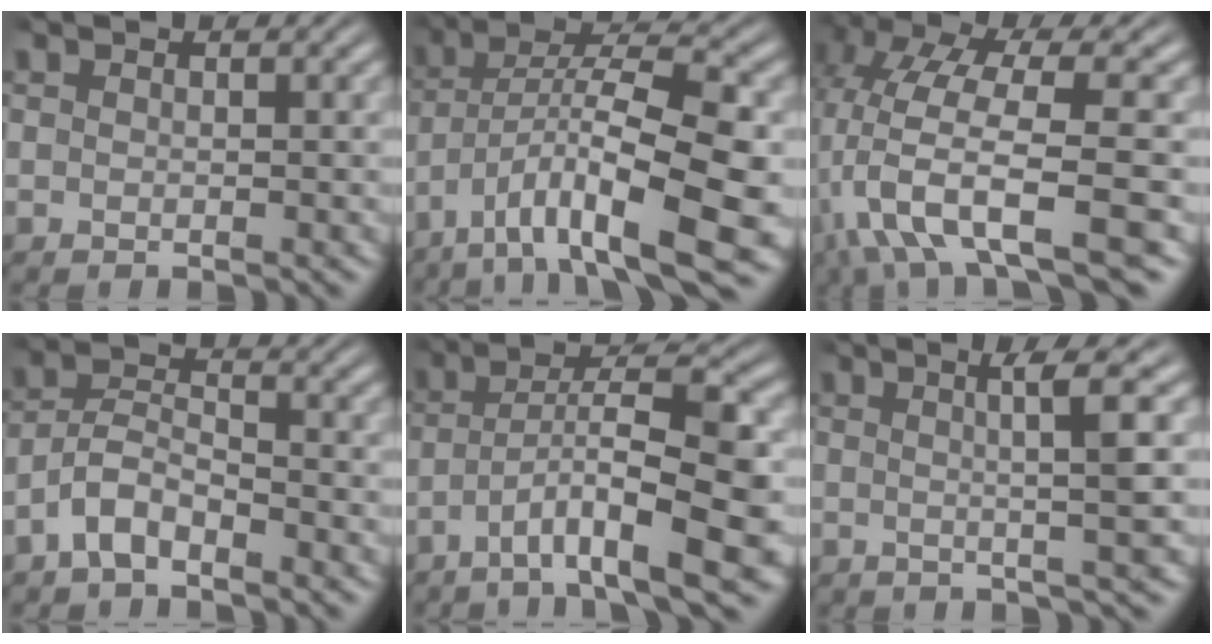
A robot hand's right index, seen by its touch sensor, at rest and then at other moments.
{"total": 10.7, "force": [-2.8, 4.8, 9.2], "torque": [-0.149, -0.020, -0.033]}
{"total": 10.0, "force": [-3.6, 5.0, 7.8], "torque": [-0.175, -0.039, -0.043]}
{"total": 5.3, "force": [-3.0, 3.8, 2.2], "torque": [-0.052, -0.014, -0.056]}
{"total": 9.4, "force": [-2.9, 3.1, 8.4], "torque": [-0.133, -0.012, -0.037]}
{"total": 4.8, "force": [1.2, -0.4, 4.6], "torque": [-0.070, 0.012, 0.012]}